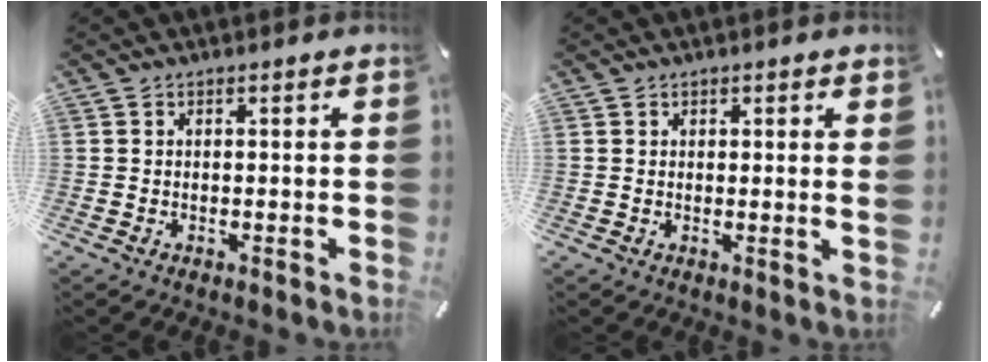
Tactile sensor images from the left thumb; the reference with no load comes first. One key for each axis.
{"total": 1.0, "fx": 0.7, "fy": 0.1, "fz": 0.7, "tx": -0.005, "ty": -0.003, "tz": 0.011}